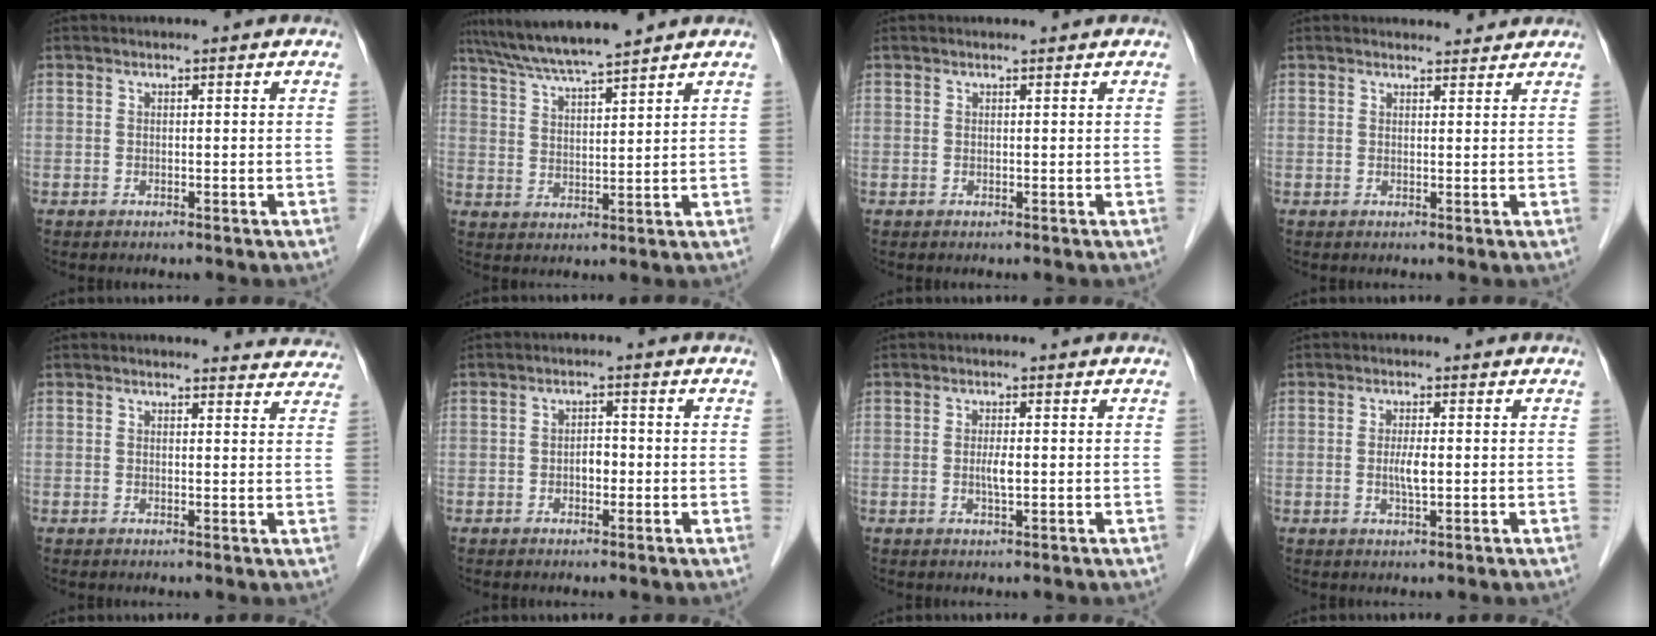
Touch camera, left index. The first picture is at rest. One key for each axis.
{"total": 9.8, "fx": 8.6, "fy": -0.3, "fz": 4.6, "tx": -0.083, "ty": 0.019, "tz": 0.153}
{"total": 0.6, "fx": 0.6, "fy": 0.1, "fz": 0.1, "tx": -0.009, "ty": 0.001, "tz": 0.010}
{"total": 2.9, "fx": 2.8, "fy": 0.8, "fz": 0.2, "tx": -0.005, "ty": 0.005, "tz": 0.034}
{"total": 10.3, "fx": 9.9, "fy": 2.4, "fz": 1.0, "tx": 0.025, "ty": -0.012, "tz": 0.080}
{"total": 2.0, "fx": -0.7, "fy": 1.2, "fz": 1.4, "tx": -0.019, "ty": 0.003, "tz": -0.012}
{"total": 1.8, "fx": -0.3, "fy": 0.3, "fz": 1.8, "tx": -0.038, "ty": -0.004, "tz": -0.004}
{"total": 2.5, "fx": -0.3, "fy": 0.5, "fz": 2.5, "tx": -0.051, "ty": -0.005, "tz": -0.004}